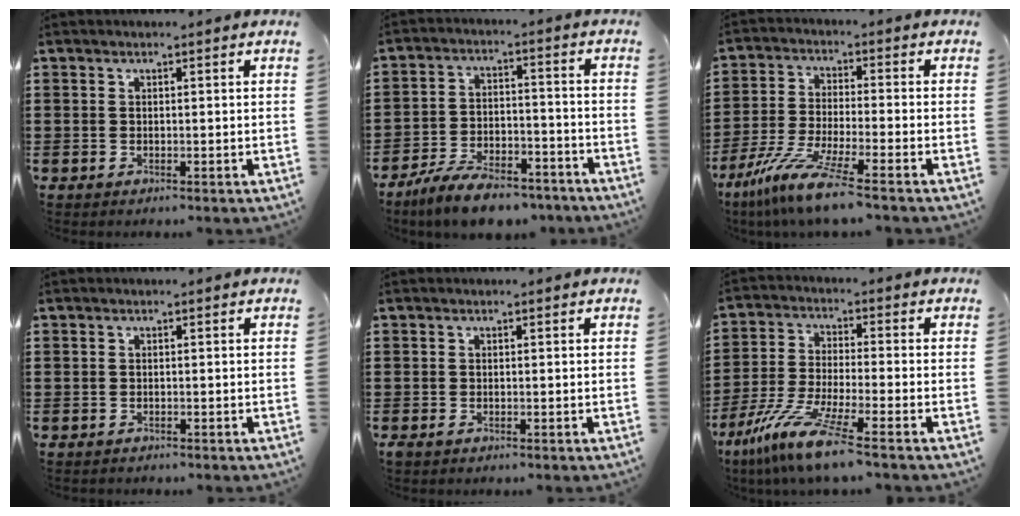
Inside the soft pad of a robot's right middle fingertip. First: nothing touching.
{"total": 8.6, "force": [-7.6, 1.8, 3.6], "torque": [-0.063, 0.019, -0.143]}
{"total": 9.0, "force": [-7.2, 0.0, 5.4], "torque": [-0.123, -0.015, -0.143]}
{"total": 0.6, "force": [-0.5, 0.2, -0.1], "torque": [0.001, 0.001, -0.012]}
{"total": 0.6, "force": [-0.4, 0.2, 0.3], "torque": [-0.008, -0.005, -0.007]}
{"total": 9.7, "force": [-7.4, 0.1, 6.3], "torque": [-0.145, -0.015, -0.149]}